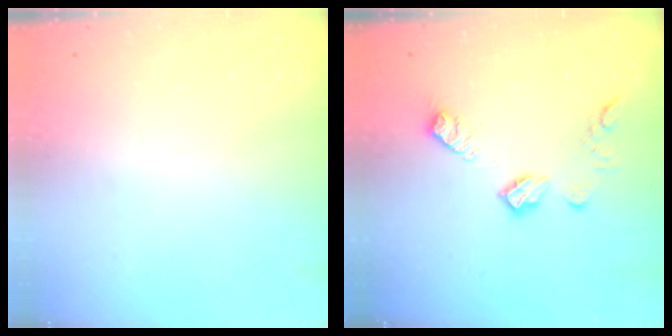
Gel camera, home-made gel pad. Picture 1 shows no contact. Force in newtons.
{"total": 9.7, "press": 9.7, "slide": 0.2}